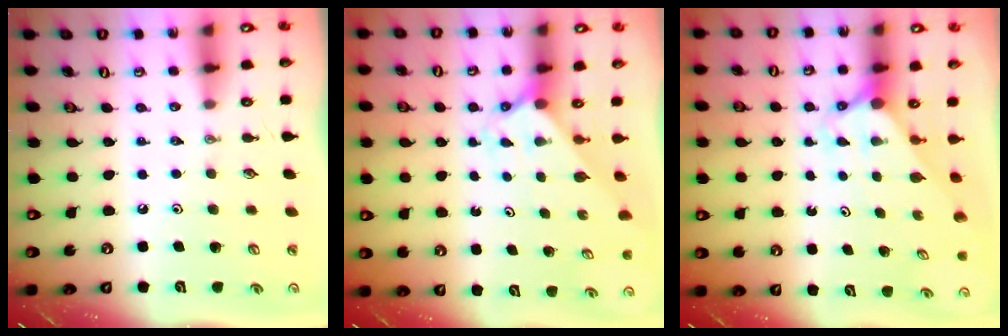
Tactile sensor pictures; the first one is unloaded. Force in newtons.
{"total": 1.8, "press": 1.8, "slide": 0.1}
{"total": 2.6, "press": 2.5, "slide": 0.3}